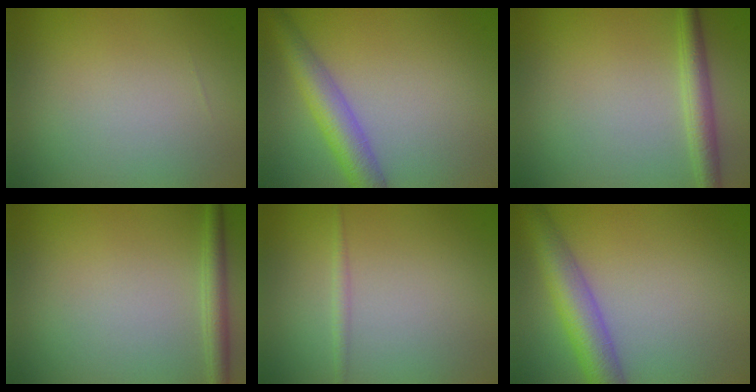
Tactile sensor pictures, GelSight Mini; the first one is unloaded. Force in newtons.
{"total": 4.3, "press": 4.3, "slide": 0.1}
{"total": 2.6, "press": 2.6, "slide": 0.1}
{"total": 2.0, "press": 2.0, "slide": 0.1}
{"total": 1.0, "press": 1.0, "slide": 0.0}
{"total": 5.2, "press": 5.2, "slide": 0.3}